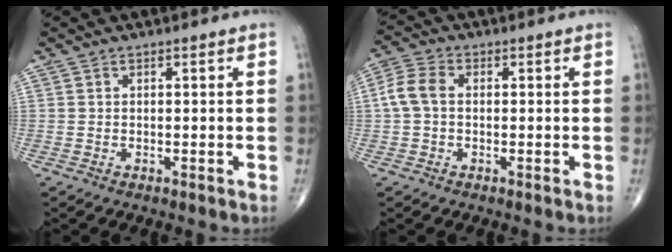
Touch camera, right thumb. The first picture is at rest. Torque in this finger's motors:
{"motor_torque": [-0.30, 0.37, 0.59, 0.07, 0.05]}